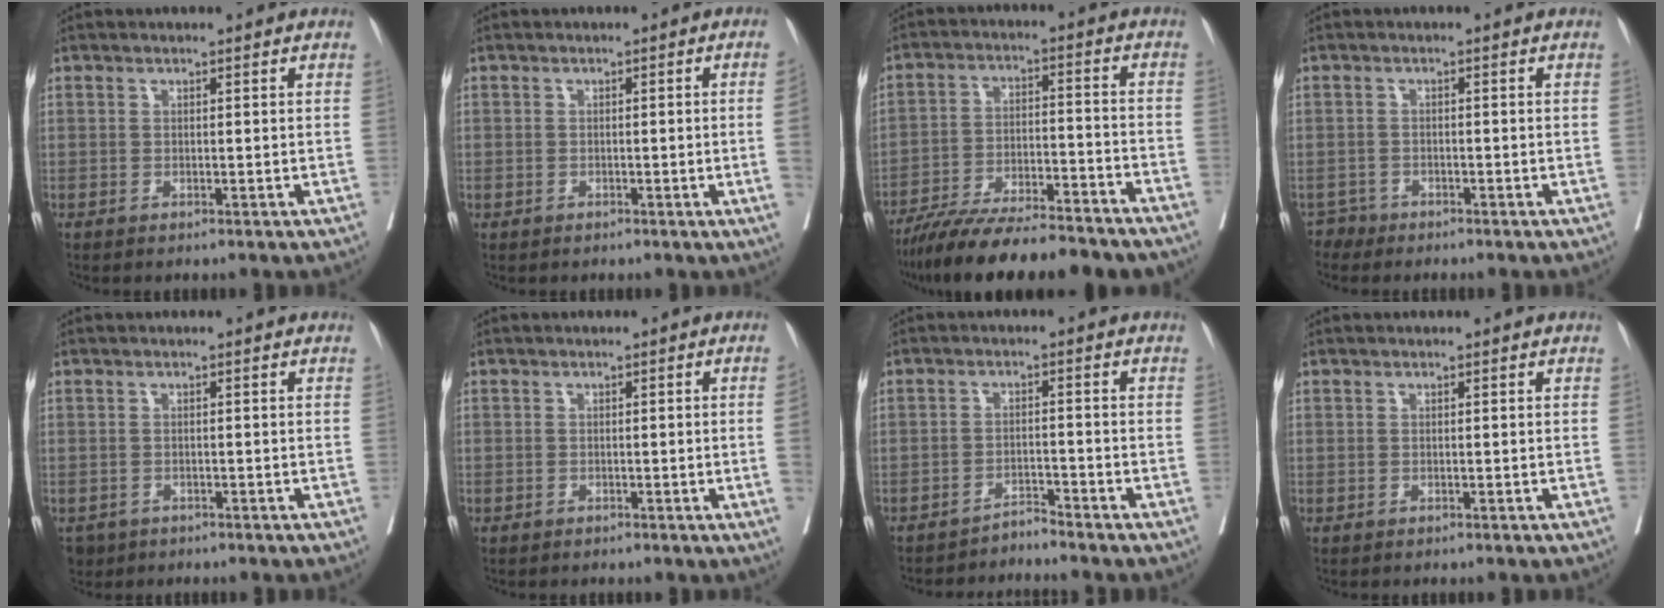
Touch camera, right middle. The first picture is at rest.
{"total": 2.7, "force": [-0.4, -0.9, 2.5], "torque": [-0.034, 0.000, -0.003]}
{"total": 17.9, "force": [-15.4, 2.6, 8.6], "torque": [-0.140, -0.007, -0.244]}
{"total": 1.4, "force": [-1.2, 0.5, -0.6], "torque": [0.012, 0.001, -0.024]}
{"total": 2.9, "force": [-1.7, 2.2, 0.5], "torque": [-0.004, 0.001, -0.027]}
{"total": 1.9, "force": [-0.3, -0.7, 1.8], "torque": [-0.022, -0.001, -0.003]}
{"total": 2.4, "force": [-2.2, -0.5, -0.6], "torque": [0.018, -0.008, -0.034]}
{"total": 0.0}